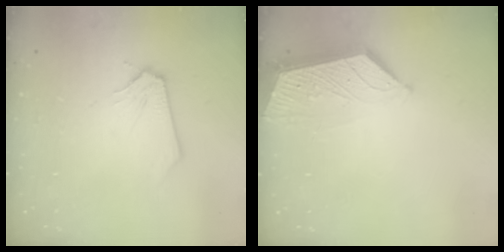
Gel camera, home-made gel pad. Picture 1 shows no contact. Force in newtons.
{"total": 5.3, "press": 5.3, "slide": 0.5}